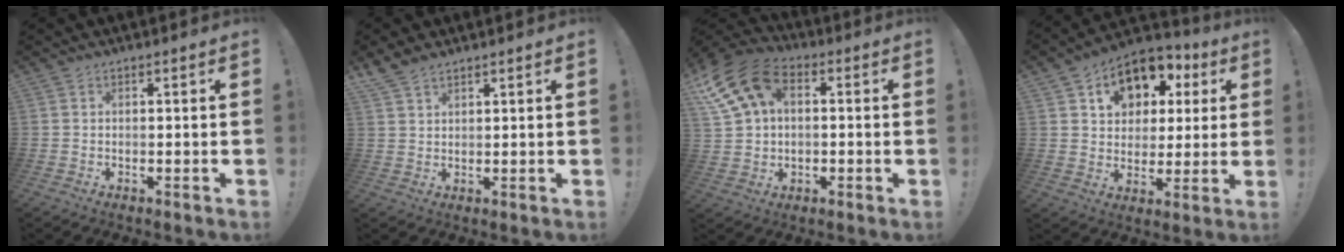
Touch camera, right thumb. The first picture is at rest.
{"total": 4.3, "force": [3.6, 1.6, 1.7], "torque": [-0.031, -0.018, 0.070]}
{"total": 15.8, "force": [5.4, 11.3, 9.7], "torque": [-0.174, -0.008, 0.105]}
{"total": 13.0, "force": [6.0, 9.6, 6.2], "torque": [-0.084, -0.033, 0.112]}